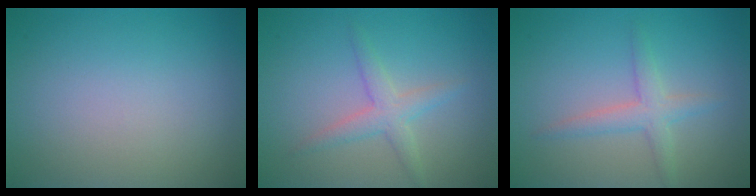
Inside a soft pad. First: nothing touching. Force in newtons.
{"total": 2.3, "press": 2.3, "slide": 0.1}
{"total": 2.3, "press": 2.3, "slide": 0.2}